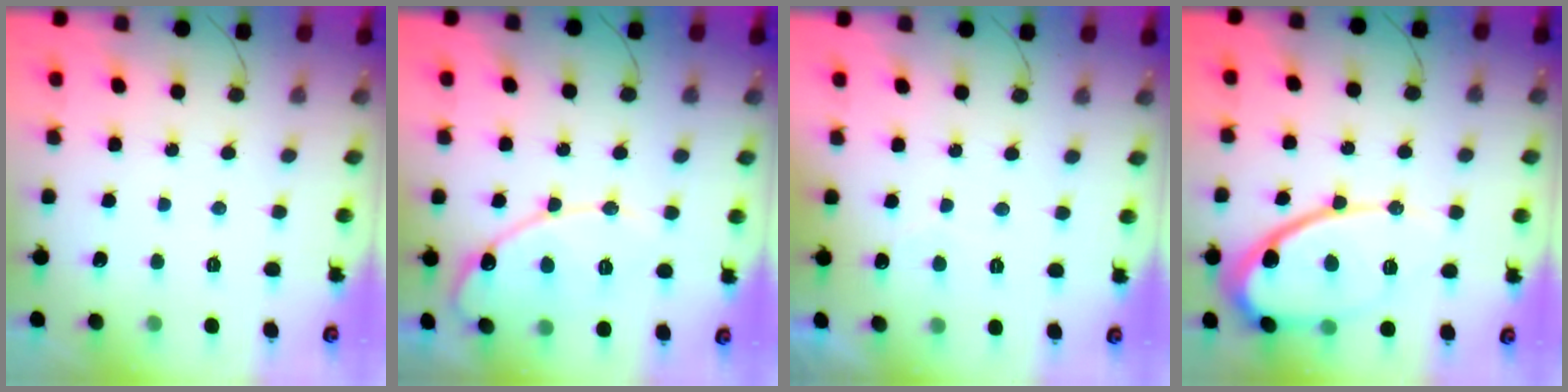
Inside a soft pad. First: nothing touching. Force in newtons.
{"total": 13.9, "press": 13.9, "slide": 0.9}
{"total": 2.3, "press": 2.3, "slide": 0.1}
{"total": 14.1, "press": 14.0, "slide": 1.7}